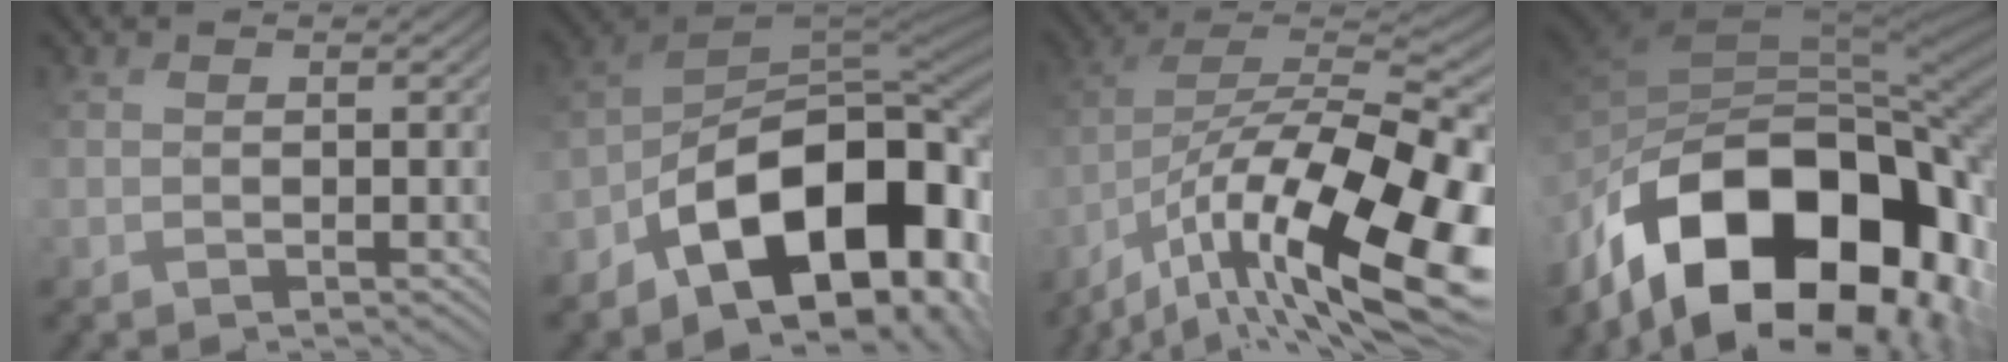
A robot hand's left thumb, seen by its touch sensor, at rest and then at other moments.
{"total": 17.3, "force": [-8.1, 9.3, 12.2], "torque": [-0.180, -0.025, -0.134]}
{"total": 18.1, "force": [-10.3, 7.1, 13.2], "torque": [-0.253, -0.008, -0.160]}
{"total": 18.1, "force": [-8.7, 10.3, 12.0], "torque": [-0.224, -0.021, -0.131]}